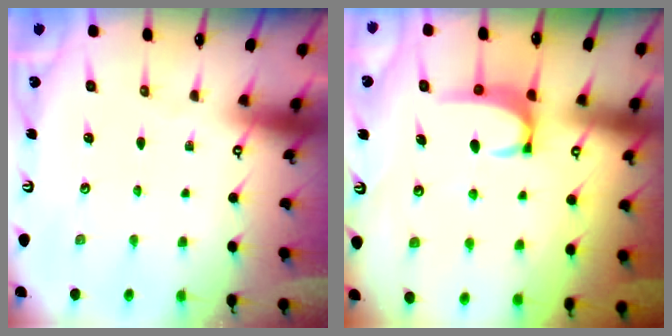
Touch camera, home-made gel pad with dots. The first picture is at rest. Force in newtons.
{"total": 3.6, "press": 3.6, "slide": 0.3}